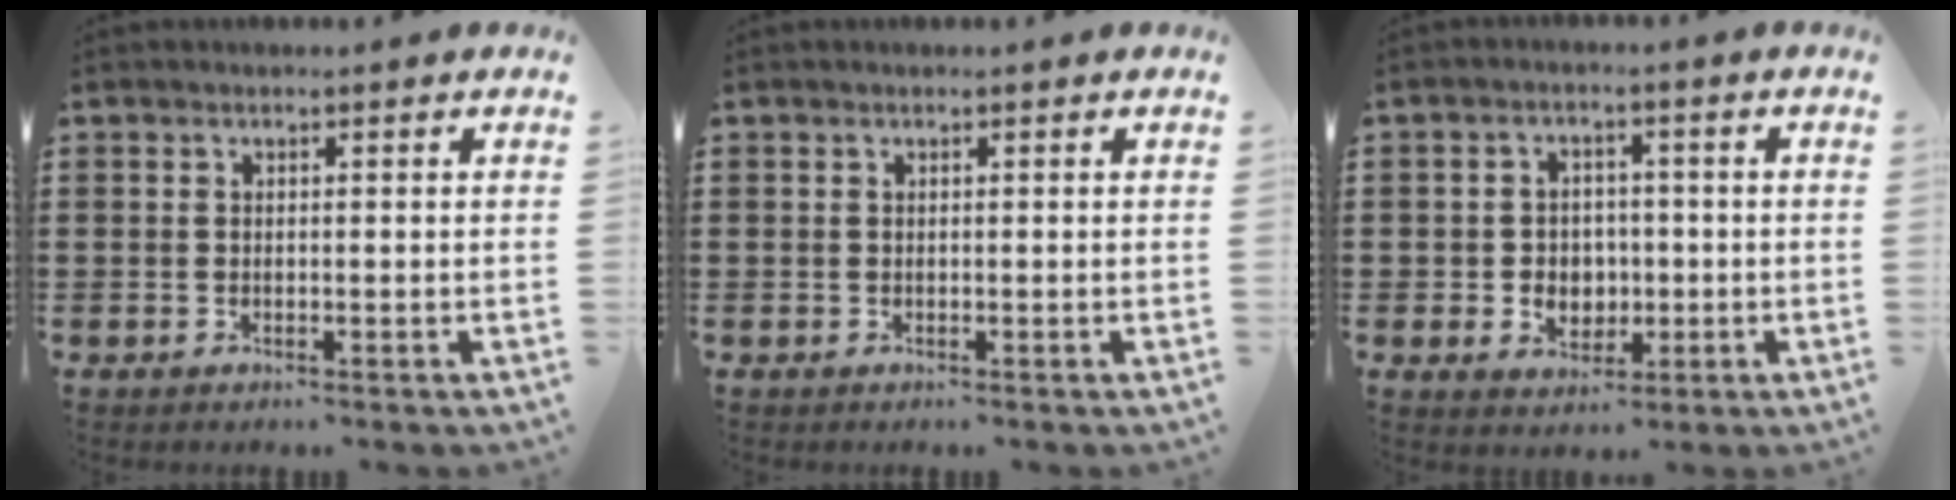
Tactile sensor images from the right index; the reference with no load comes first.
{"total": 0.0}
{"total": 4.1, "force": [-0.6, 3.8, 1.5], "torque": [-0.032, 0.007, -0.015]}